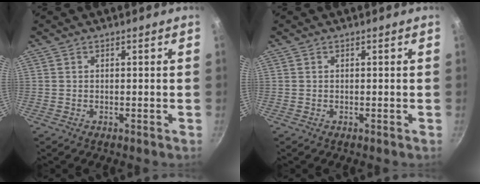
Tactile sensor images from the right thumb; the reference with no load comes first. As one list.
[{"total": 0.0}]